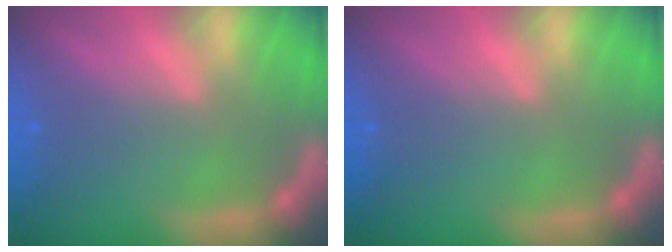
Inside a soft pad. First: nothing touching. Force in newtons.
{"total": 0.0}